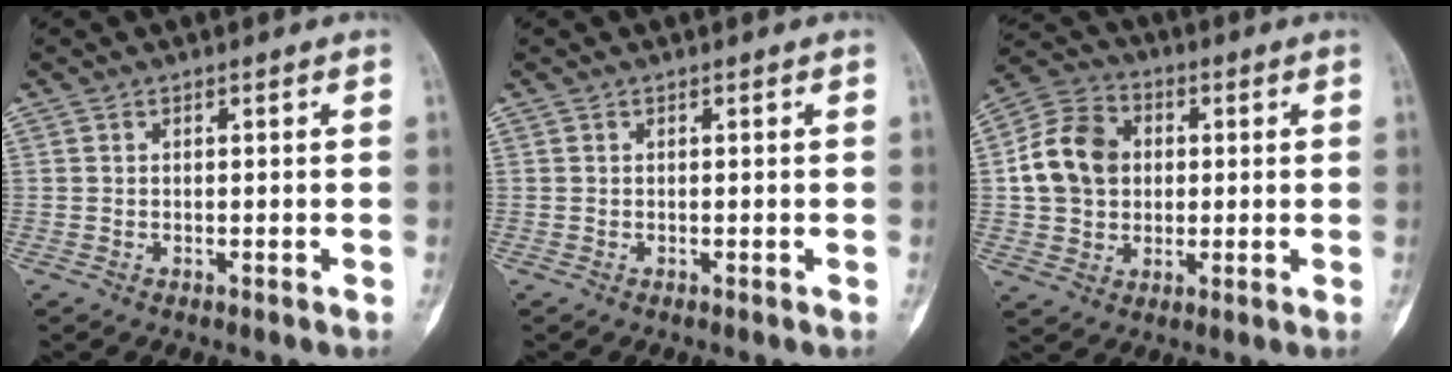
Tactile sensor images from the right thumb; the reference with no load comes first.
{"total": 0.0}
{"total": 12.5, "force": [1.1, 10.2, 7.1], "torque": [-0.109, 0.016, 0.015]}